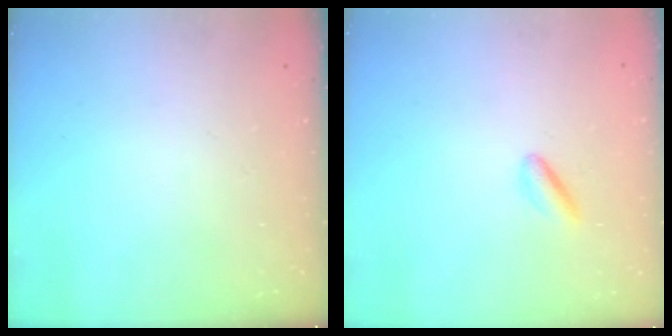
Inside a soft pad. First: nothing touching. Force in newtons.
{"total": 3.0, "press": 2.9, "slide": 0.6}